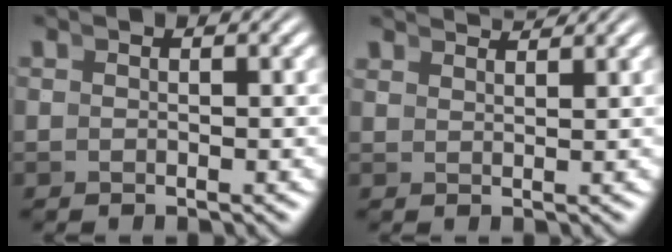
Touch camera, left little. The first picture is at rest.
{"total": 2.8, "force": [2.7, -0.9, 0.3], "torque": [0.012, 0.005, 0.049]}